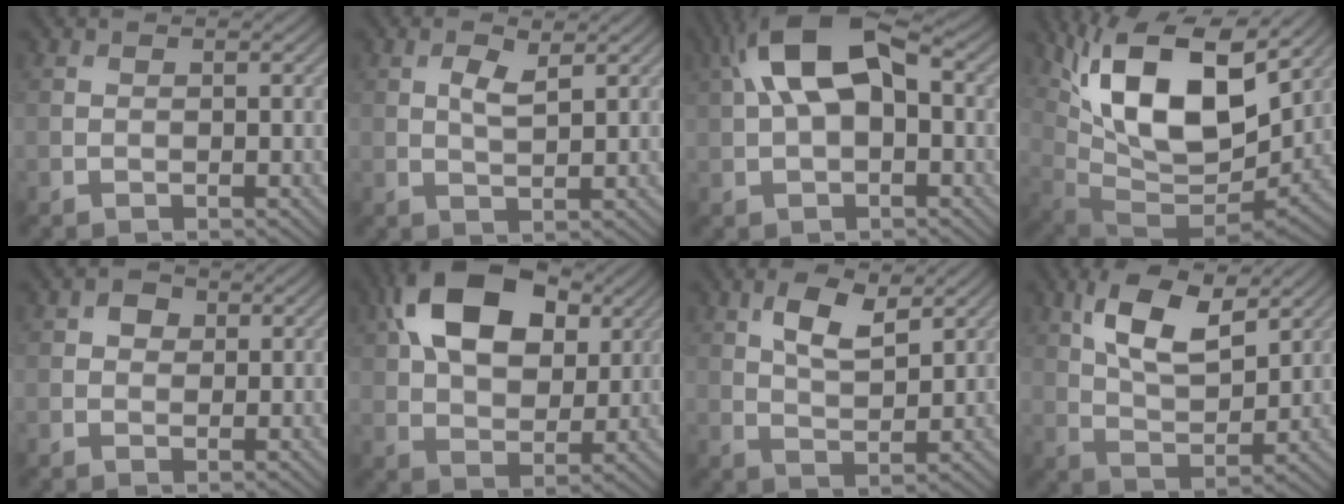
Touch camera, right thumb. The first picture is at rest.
{"total": 2.8, "force": [1.2, 0.9, 2.4], "torque": [-0.052, -0.001, 0.024]}
{"total": 11.5, "force": [2.4, 5.9, 9.6], "torque": [-0.191, 0.026, 0.036]}
{"total": 16.6, "force": [7.0, 7.5, 13.0], "torque": [-0.255, 0.015, 0.127]}
{"total": 1.9, "force": [0.6, 1.6, 0.9], "torque": [-0.015, 0.003, 0.005]}
{"total": 14.7, "force": [5.6, 8.8, 10.3], "torque": [-0.204, 0.025, 0.095]}
{"total": 5.9, "force": [3.1, 2.4, 4.4], "torque": [-0.091, -0.001, 0.058]}
{"total": 10.2, "force": [4.9, 4.5, 7.7], "torque": [-0.160, 0.005, 0.096]}